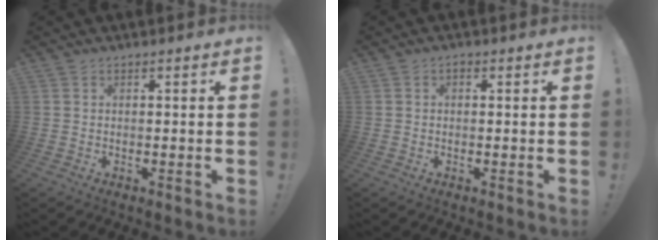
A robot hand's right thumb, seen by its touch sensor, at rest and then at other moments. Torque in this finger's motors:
{"motor_torque": [0.17, 0.48, 0.16, -0.06, -0.02]}